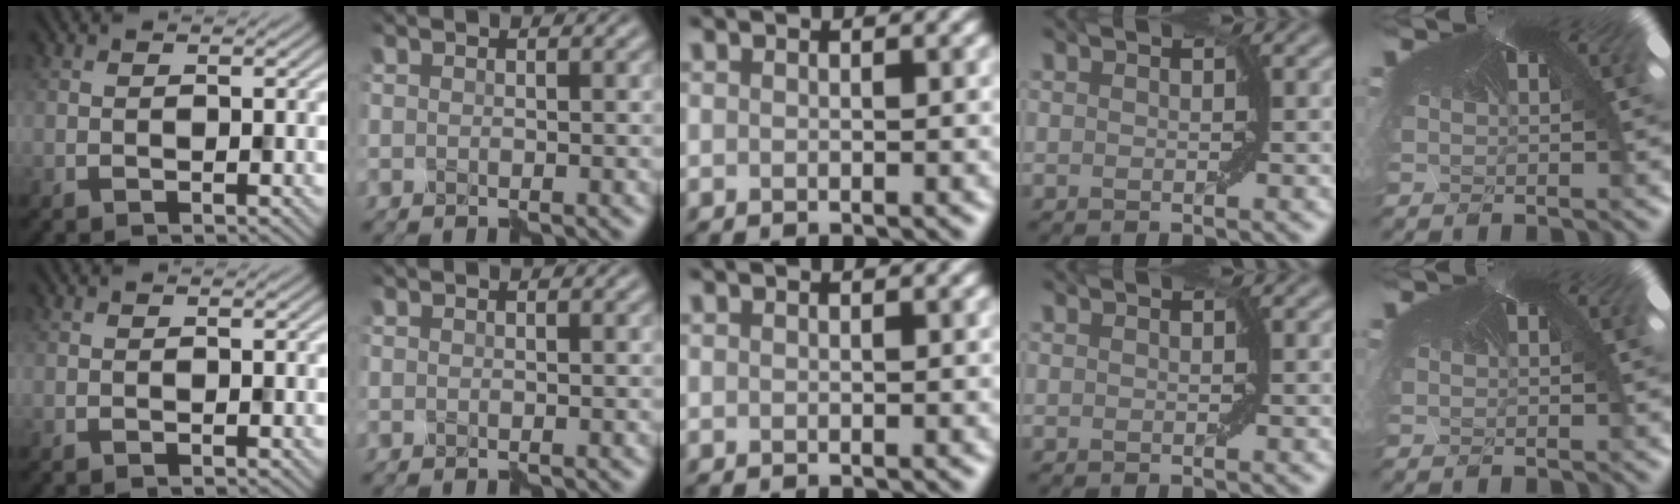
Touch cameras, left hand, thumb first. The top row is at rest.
{}